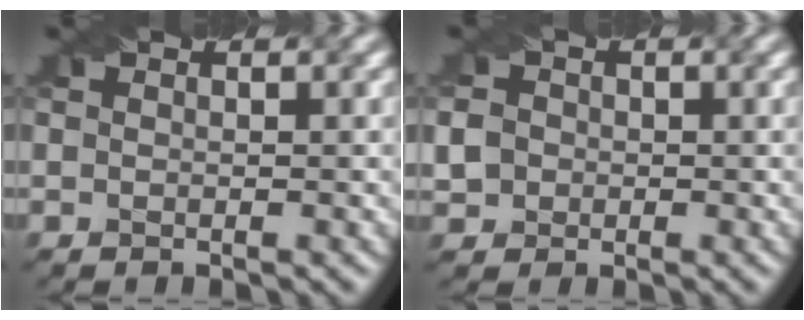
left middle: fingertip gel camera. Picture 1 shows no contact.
{"total": 3.2, "force": [0.1, 2.9, 1.2], "torque": [-0.024, 0.019, -0.005]}